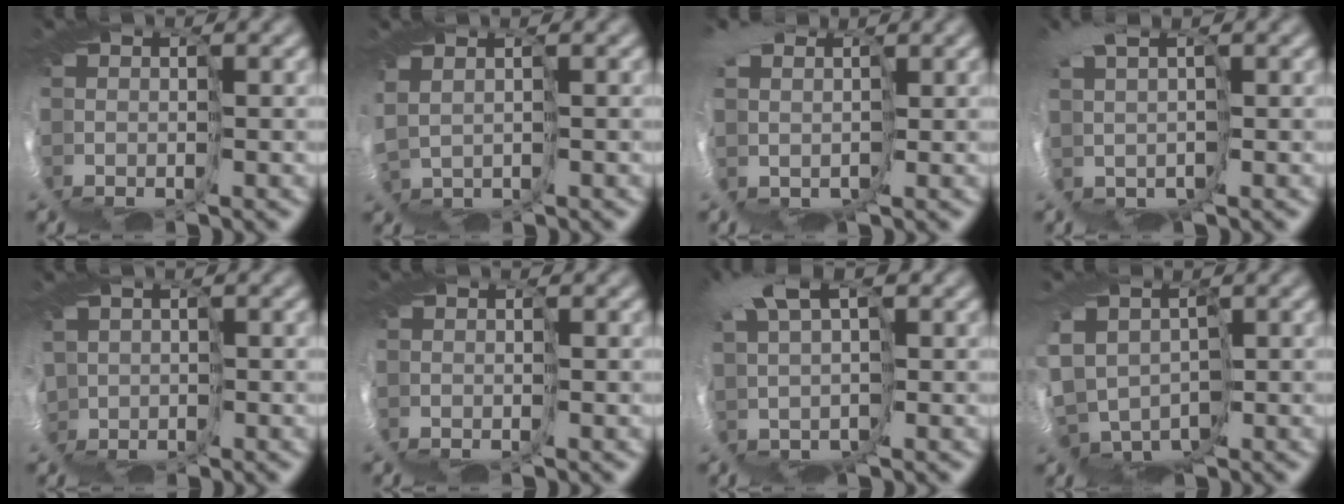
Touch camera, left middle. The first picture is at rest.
{"total": 2.6, "force": [1.6, 1.5, 1.4], "torque": [-0.058, 0.008, 0.040]}
{"total": 5.2, "force": [1.8, 4.1, 2.7], "torque": [-0.059, -0.022, 0.023]}
{"total": 2.3, "force": [1.1, 1.1, 1.7], "torque": [-0.055, -0.009, 0.007]}
{"total": 4.2, "force": [0.3, 3.6, 2.1], "torque": [-0.082, -0.009, 0.003]}
{"total": 0.0}
{"total": 4.7, "force": [2.3, 2.2, 3.5], "torque": [-0.100, 0.000, 0.026]}
{"total": 8.2, "force": [-0.7, 5.6, 6.0], "torque": [-0.121, -0.020, -0.011]}